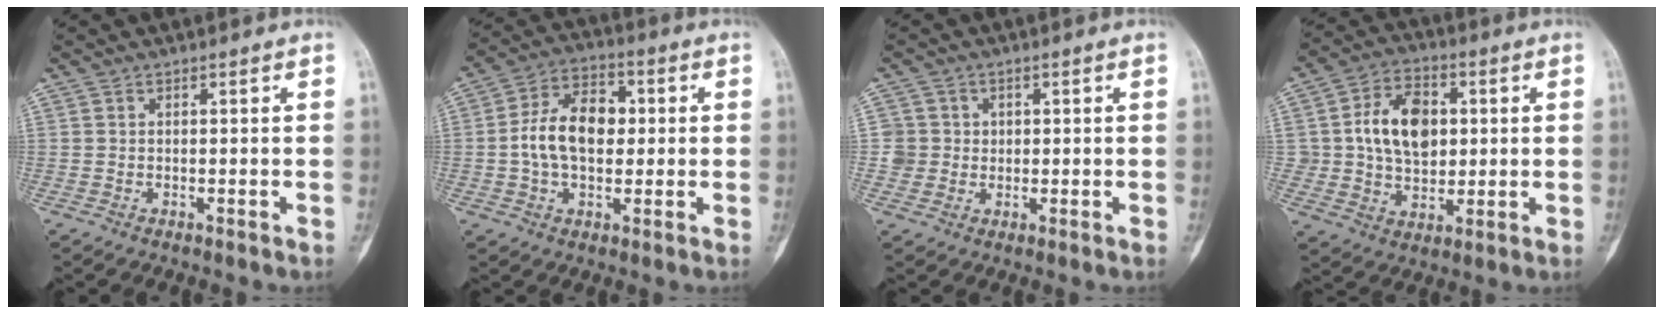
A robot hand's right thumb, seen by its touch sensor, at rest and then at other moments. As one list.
[{"total": 12.0, "force": [0.3, 7.8, 9.1], "torque": [-0.149, 0.024, -0.001]}, {"total": 3.9, "force": [0.4, 3.9, -0.2], "torque": [0.040, 0.008, 0.004]}, {"total": 13.3, "force": [2.0, 9.6, 9.1], "torque": [-0.113, 0.004, 0.036]}]